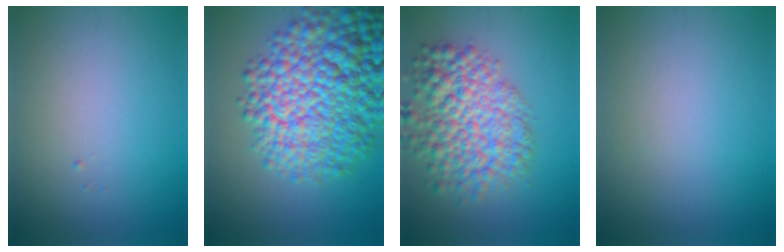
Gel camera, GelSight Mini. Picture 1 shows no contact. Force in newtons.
{"total": 13.4, "press": 13.4, "slide": 0.4}
{"total": 7.8, "press": 7.8, "slide": 0.3}
{"total": 0.0}